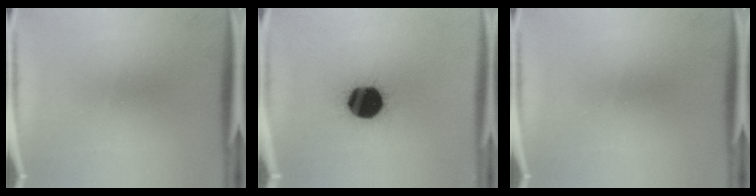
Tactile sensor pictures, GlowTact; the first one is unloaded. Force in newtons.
{"total": 19.9}
{"total": 0.0}